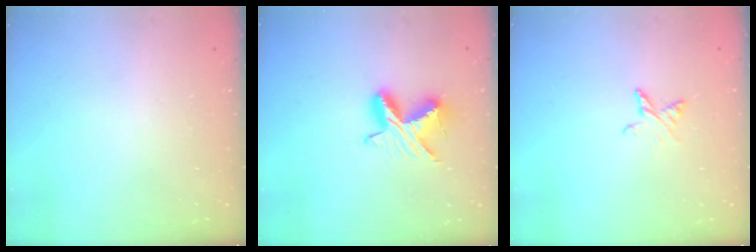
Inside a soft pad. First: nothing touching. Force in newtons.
{"total": 9.2, "press": 9.2, "slide": 0.4}
{"total": 5.4, "press": 5.3, "slide": 0.6}